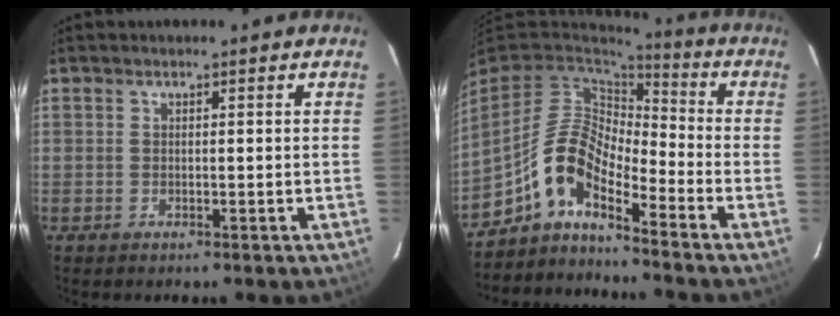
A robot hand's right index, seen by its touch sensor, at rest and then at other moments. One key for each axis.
{"total": 9.9, "fx": -6.2, "fy": 3.5, "fz": 7.0, "tx": -0.136, "ty": 0.016, "tz": -0.131}